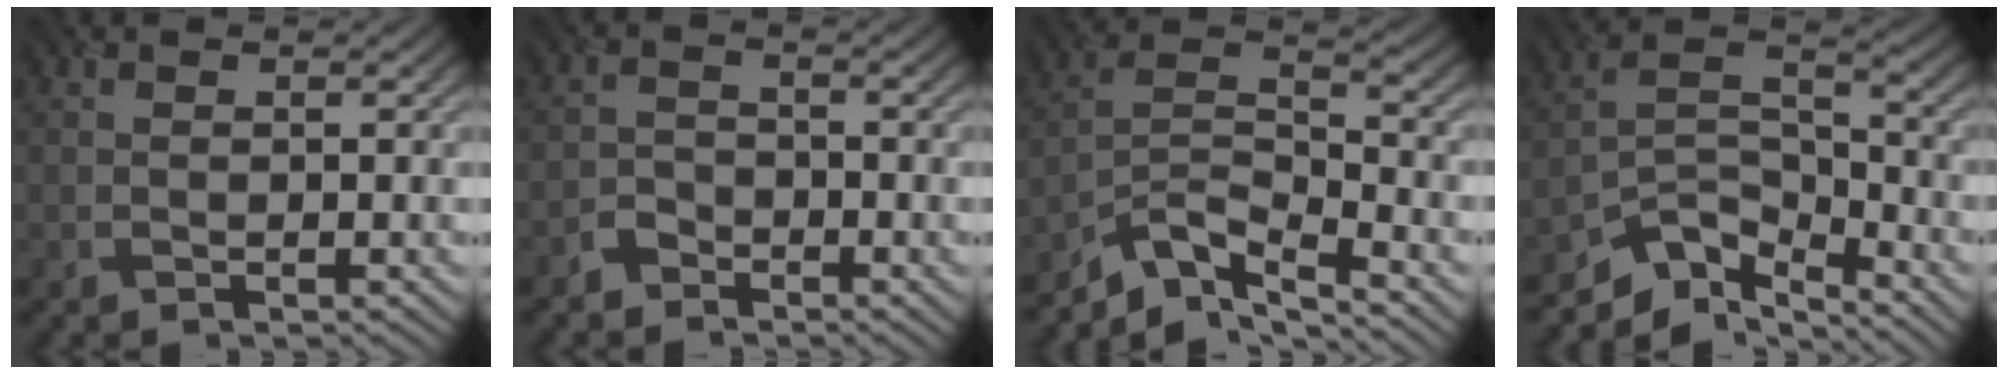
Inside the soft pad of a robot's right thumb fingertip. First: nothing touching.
{"total": 2.2, "force": [-1.8, 1.1, 0.4], "torque": [-0.004, 0.005, -0.043]}
{"total": 7.8, "force": [-6.1, 2.2, 4.3], "torque": [-0.076, -0.006, -0.130]}
{"total": 8.1, "force": [-6.6, 3.1, 3.7], "torque": [-0.060, -0.005, -0.138]}